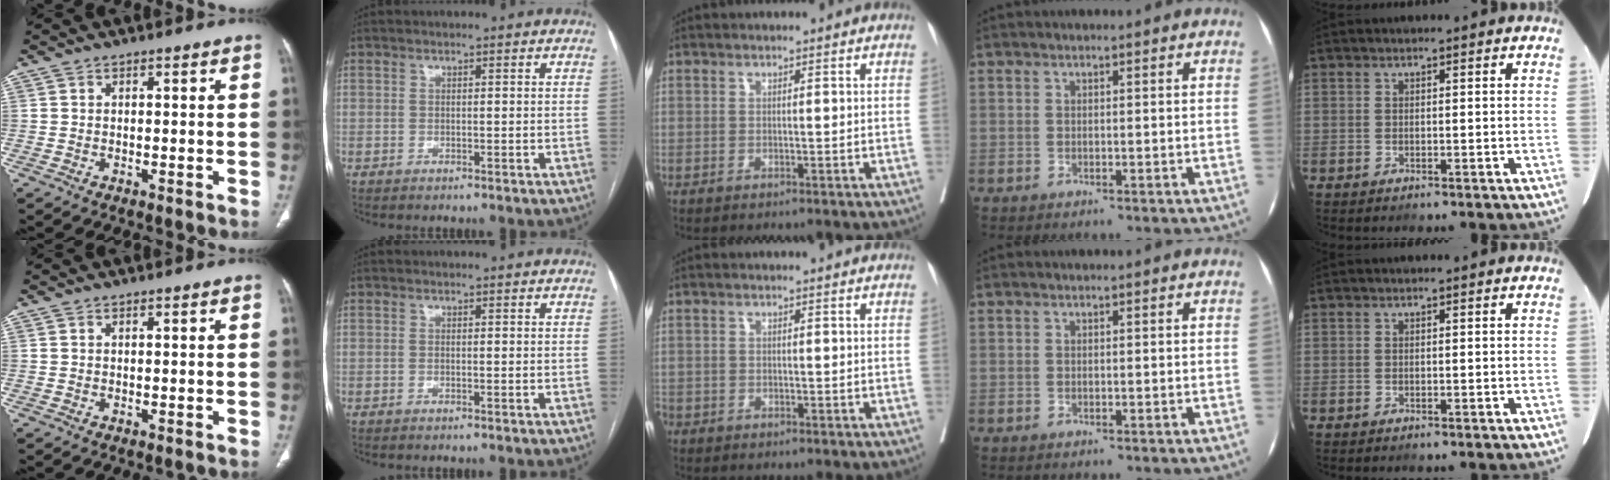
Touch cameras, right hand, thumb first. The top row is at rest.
{"middle": {"total": 2.4, "force": [-1.8, 1.5, 0.7], "torque": [-0.020, 0.000, -0.035]}}